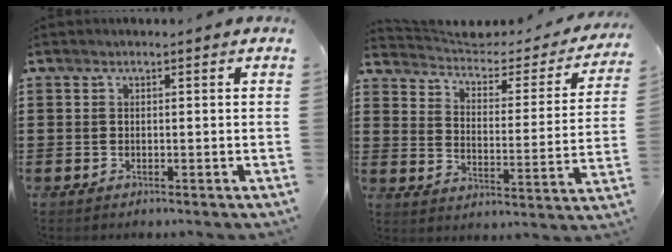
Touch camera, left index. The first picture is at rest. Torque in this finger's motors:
{"motor_torque": [2.01, -0.12, 0.51, 0.03]}